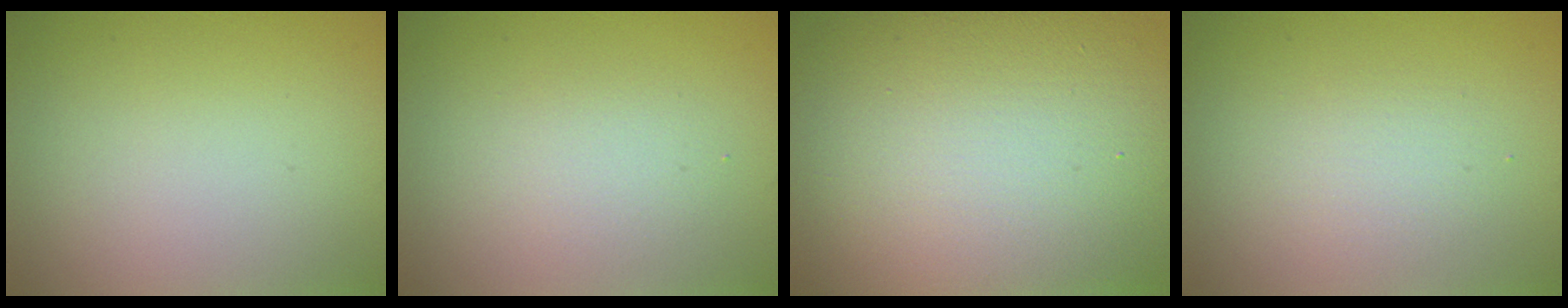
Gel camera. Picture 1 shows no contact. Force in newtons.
{"total": 2.0, "press": 2.0, "slide": 0.2}
{"total": 17.8, "press": 17.7, "slide": 1.5}
{"total": 2.0, "press": 2.0, "slide": 0.0}